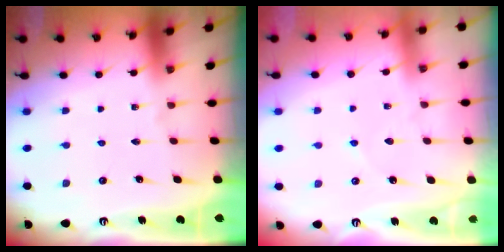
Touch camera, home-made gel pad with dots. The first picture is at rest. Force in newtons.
{"total": 2.5, "press": 2.5, "slide": 0.3}